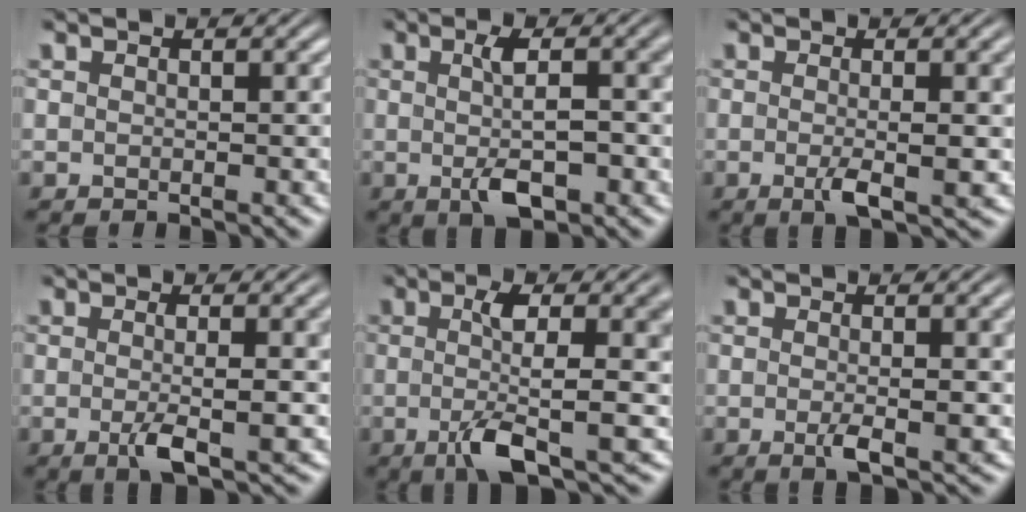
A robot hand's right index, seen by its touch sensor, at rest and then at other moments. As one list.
[{"total": 4.9, "force": [-0.9, 1.6, 4.6], "torque": [-0.070, -0.010, -0.007]}, {"total": 3.1, "force": [-0.8, 0.4, 2.9], "torque": [-0.051, -0.010, -0.011]}, {"total": 3.8, "force": [-1.2, 0.6, 3.6], "torque": [-0.059, -0.011, -0.016]}, {"total": 6.0, "force": [-1.0, 1.1, 5.8], "torque": [-0.093, -0.011, -0.013]}, {"total": 2.5, "force": [-0.7, 0.4, 2.4], "torque": [-0.040, -0.007, -0.009]}]